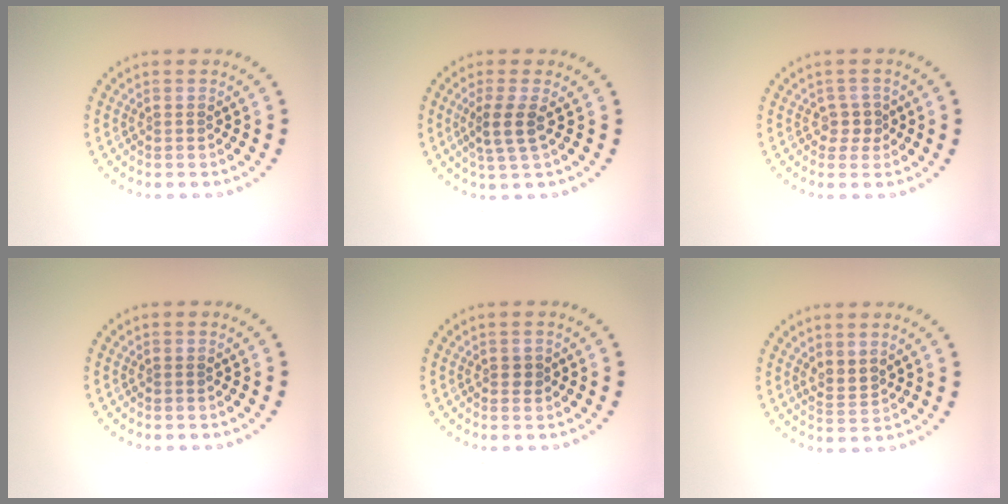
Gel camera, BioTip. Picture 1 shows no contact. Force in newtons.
{"total": 2.5, "press": 1.9, "slide": 1.5}
{"total": 1.5, "press": 1.2, "slide": 0.9}
{"total": 0.0}
{"total": 0.8, "press": 0.8, "slide": 0.1}
{"total": 1.7, "press": 1.4, "slide": 1.1}